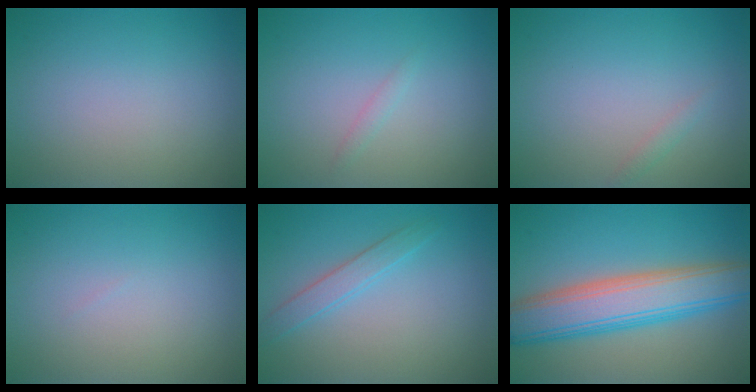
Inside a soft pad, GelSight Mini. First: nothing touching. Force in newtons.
{"total": 0.7, "press": 0.7, "slide": 0.0}
{"total": 0.7, "press": 0.7, "slide": 0.1}
{"total": 0.0}
{"total": 1.8, "press": 1.8, "slide": 0.0}
{"total": 8.0, "press": 8.0, "slide": 0.2}